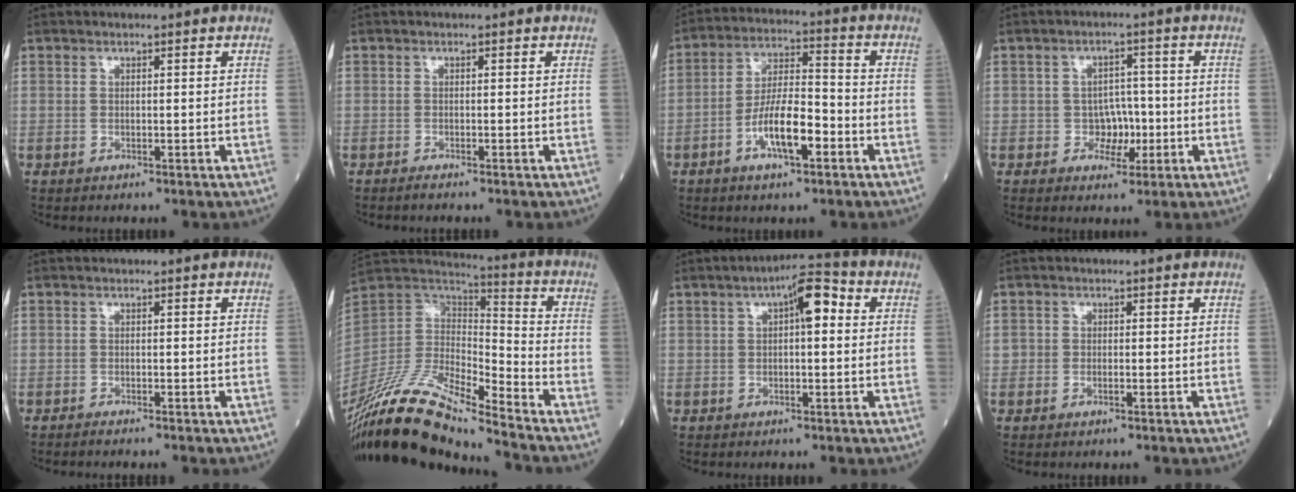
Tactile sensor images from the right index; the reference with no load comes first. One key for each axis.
{"total": 0.7, "fx": -0.6, "fy": -0.1, "fz": 0.3, "tx": -0.009, "ty": 0.000, "tz": -0.009}
{"total": 9.2, "fx": -3.8, "fy": 2.5, "fz": 8.0, "tx": -0.159, "ty": 0.008, "tz": -0.068}
{"total": 3.9, "fx": -0.9, "fy": 3.2, "fz": 2.0, "tx": -0.023, "ty": 0.010, "tz": -0.011}
{"total": 1.1, "fx": -0.9, "fy": -0.1, "fz": 0.6, "tx": -0.009, "ty": 0.002, "tz": -0.011}
{"total": 18.0, "fx": -15.1, "fy": 2.0, "fz": 9.6, "tx": -0.195, "ty": 0.008, "tz": -0.285}
{"total": 6.2, "fx": 1.6, "fy": 1.8, "fz": 5.7, "tx": -0.086, "ty": 0.028, "tz": 0.018}
{"total": 1.1, "fx": -0.4, "fy": 0.8, "fz": 0.6, "tx": -0.012, "ty": 0.003, "tz": -0.002}